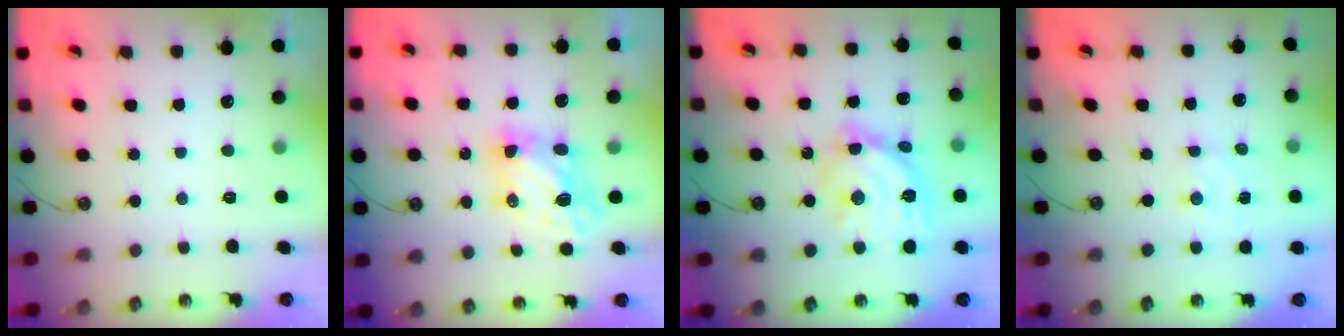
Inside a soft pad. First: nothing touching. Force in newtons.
{"total": 6.9, "press": 6.8, "slide": 0.6}
{"total": 17.2, "press": 17.2, "slide": 1.4}
{"total": 2.0, "press": 2.0, "slide": 0.4}